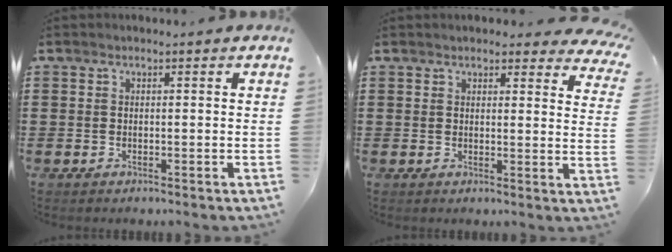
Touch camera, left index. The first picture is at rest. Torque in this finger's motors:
{"motor_torque": [2.14, 0.00, 0.52, 0.05]}